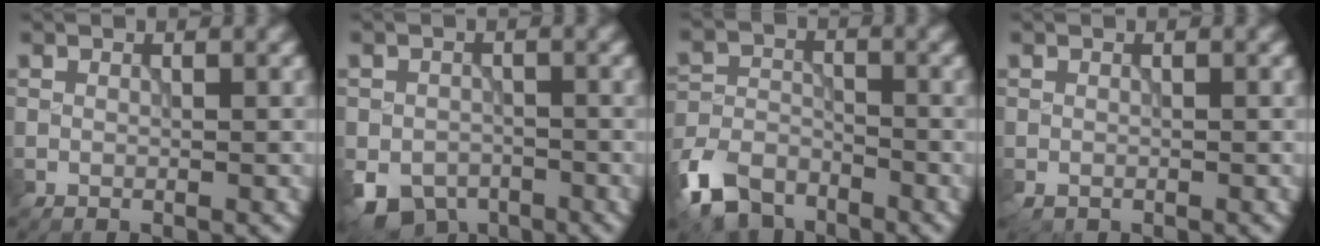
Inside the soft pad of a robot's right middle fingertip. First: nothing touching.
{"total": 4.9, "force": [-3.0, 3.3, 2.2], "torque": [-0.037, -0.013, -0.055]}
{"total": 6.8, "force": [-4.9, 3.6, 2.9], "torque": [-0.061, -0.007, -0.106]}
{"total": 0.9, "force": [-0.6, 0.6, 0.4], "torque": [-0.008, -0.005, -0.012]}